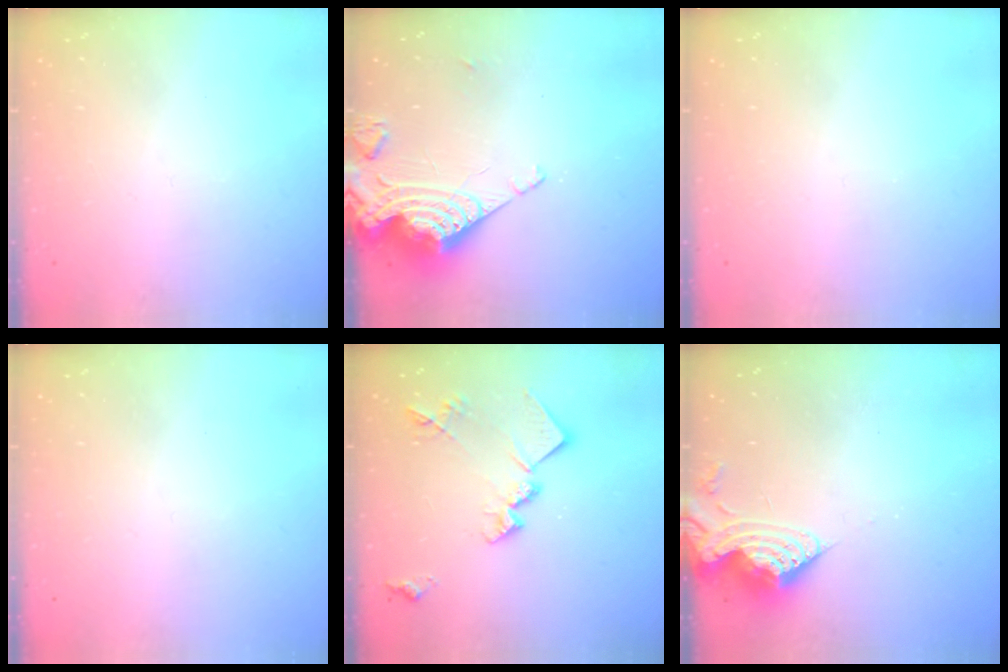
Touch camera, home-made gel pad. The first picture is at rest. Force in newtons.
{"total": 14.1, "press": 14.0, "slide": 1.5}
{"total": 0.0}
{"total": 0.0}
{"total": 15.2, "press": 15.2, "slide": 0.8}
{"total": 9.8, "press": 9.8, "slide": 0.8}